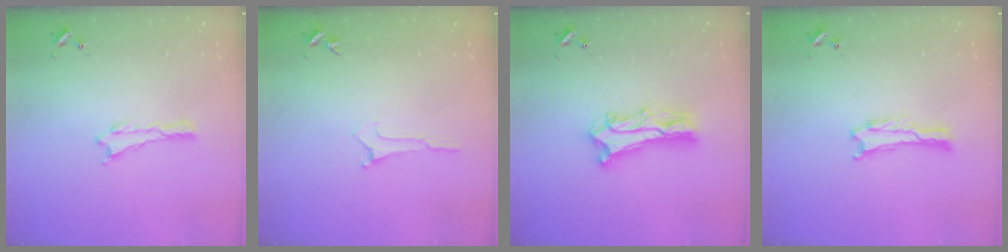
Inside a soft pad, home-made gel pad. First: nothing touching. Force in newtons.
{"total": 0.0}
{"total": 8.3, "press": 8.3, "slide": 0.7}
{"total": 0.0}